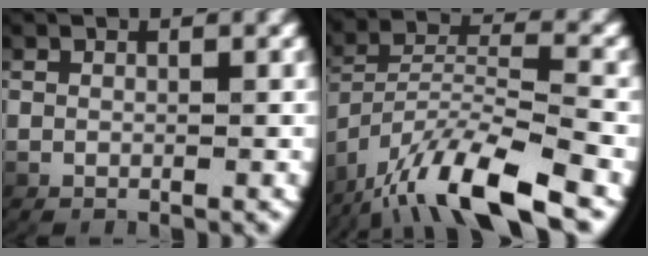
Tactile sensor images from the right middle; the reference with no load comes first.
{"total": 7.1, "force": [-3.6, 2.9, 5.4], "torque": [-0.111, -0.013, -0.050]}